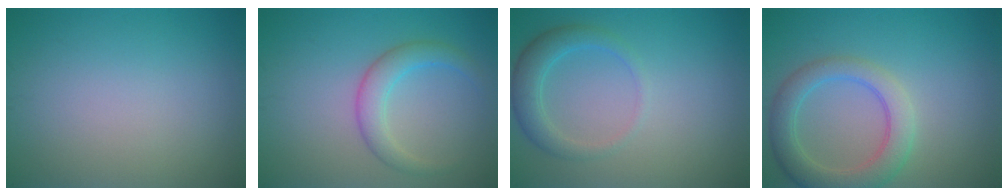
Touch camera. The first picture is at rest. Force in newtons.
{"total": 3.0, "press": 3.0, "slide": 0.1}
{"total": 2.9, "press": 2.9, "slide": 0.1}
{"total": 4.7, "press": 4.7, "slide": 0.4}